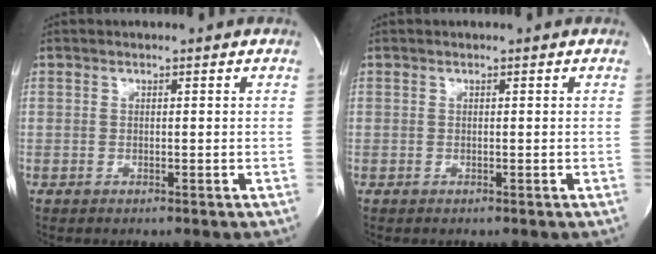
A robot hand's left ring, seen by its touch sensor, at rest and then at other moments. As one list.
[{"total": 0.0}]